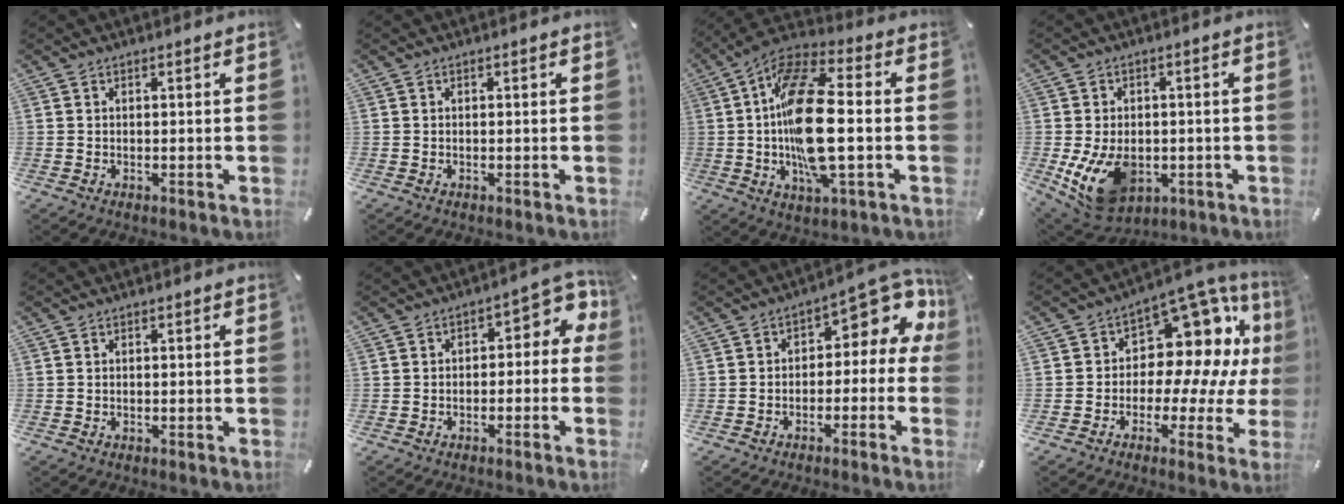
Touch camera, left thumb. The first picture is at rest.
{"total": 0.0}
{"total": 20.4, "force": [-0.8, 7.6, 18.9], "torque": [-0.376, -0.006, -0.014]}
{"total": 12.9, "force": [-3.0, 9.2, 8.5], "torque": [-0.162, 0.002, -0.049]}
{"total": 0.0}
{"total": 5.8, "force": [-0.4, 3.8, 4.3], "torque": [-0.058, 0.000, -0.014]}
{"total": 8.4, "force": [3.2, 4.8, 6.1], "torque": [-0.071, -0.031, 0.054]}
{"total": 13.6, "force": [4.9, 9.2, 8.7], "torque": [-0.135, -0.055, 0.085]}